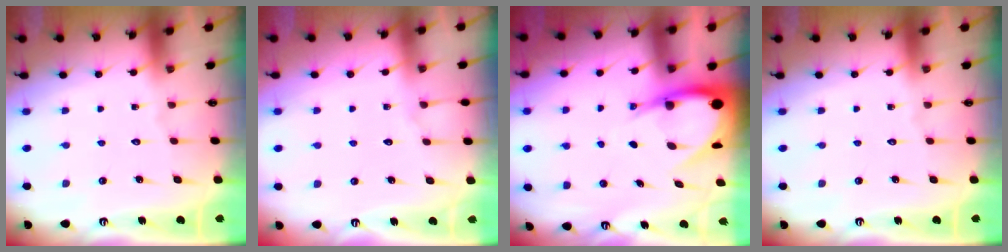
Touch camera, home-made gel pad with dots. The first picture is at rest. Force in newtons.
{"total": 2.6, "press": 2.6, "slide": 0.4}
{"total": 9.0, "press": 8.9, "slide": 0.9}
{"total": 0.0}